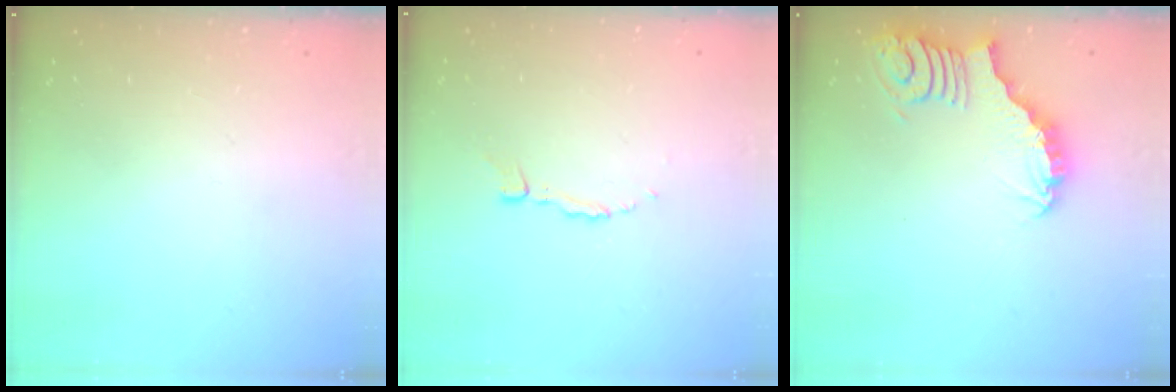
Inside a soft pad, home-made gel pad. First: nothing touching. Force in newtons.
{"total": 3.3, "press": 3.3, "slide": 0.3}
{"total": 3.8, "press": 3.7, "slide": 0.8}